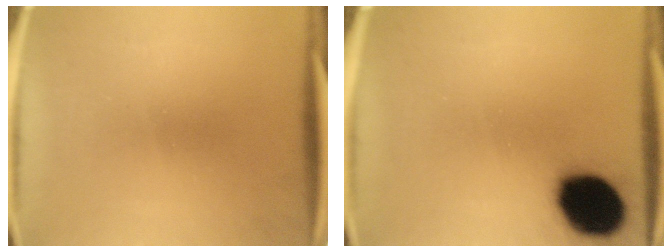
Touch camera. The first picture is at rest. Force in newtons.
{"total": 17.4}